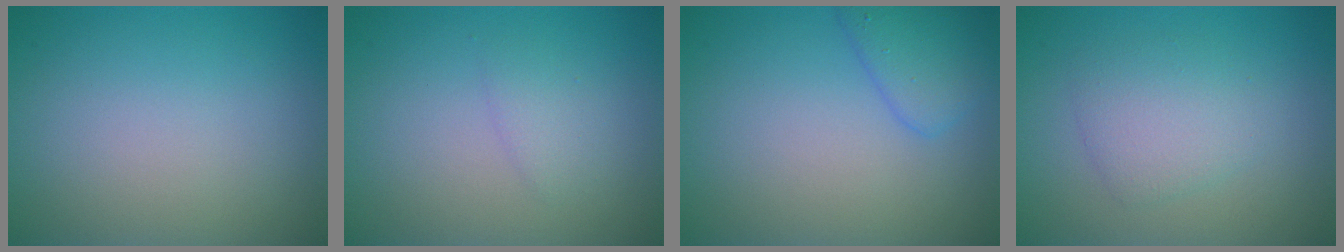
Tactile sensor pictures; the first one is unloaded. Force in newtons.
{"total": 1.2, "press": 1.2, "slide": 0.1}
{"total": 1.8, "press": 1.8, "slide": 0.1}
{"total": 2.9, "press": 2.9, "slide": 0.1}